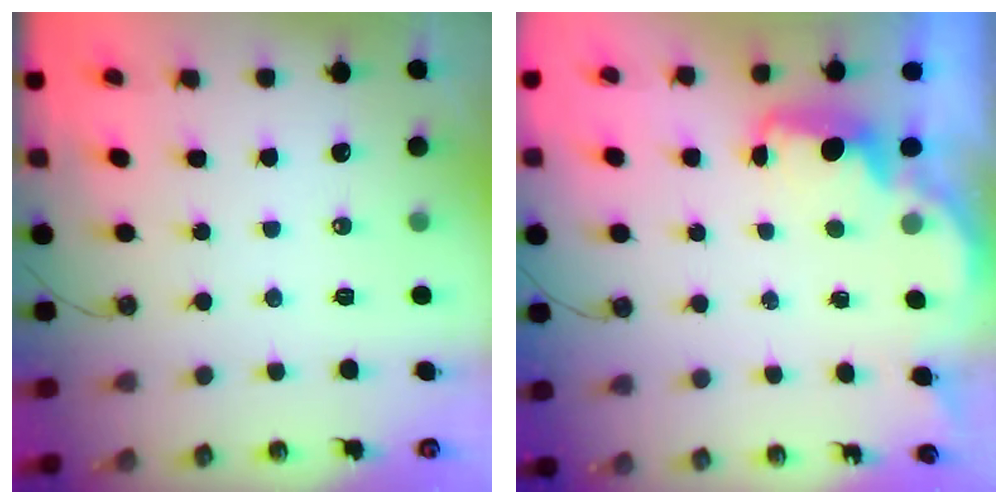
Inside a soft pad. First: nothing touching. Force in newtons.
{"total": 1.9, "press": 1.8, "slide": 0.5}